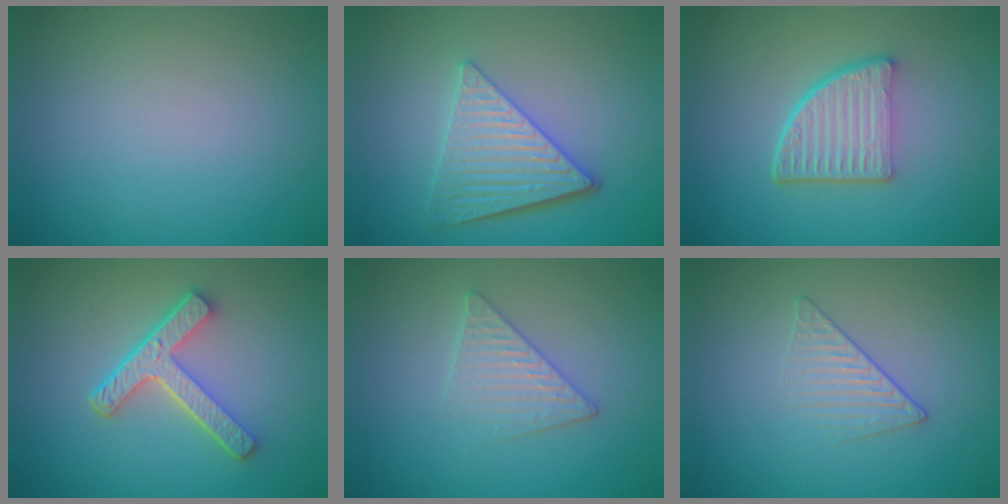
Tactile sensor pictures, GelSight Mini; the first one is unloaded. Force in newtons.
{"total": 5.5, "press": 4.3, "slide": 3.4}
{"total": 5.3, "press": 3.7, "slide": 3.7}
{"total": 4.7, "press": 3.6, "slide": 3.1}
{"total": 2.6, "press": 2.6, "slide": 0.3}
{"total": 1.6, "press": 1.0, "slide": 1.2}